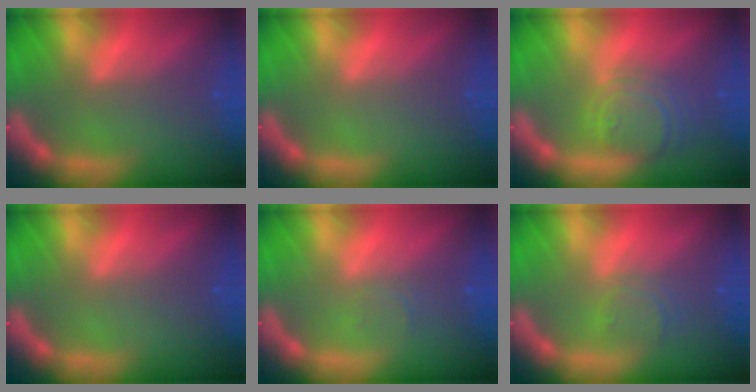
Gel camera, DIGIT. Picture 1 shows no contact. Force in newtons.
{"total": 0.0}
{"total": 6.0}
{"total": 0.0}
{"total": 1.0}
{"total": 2.4}